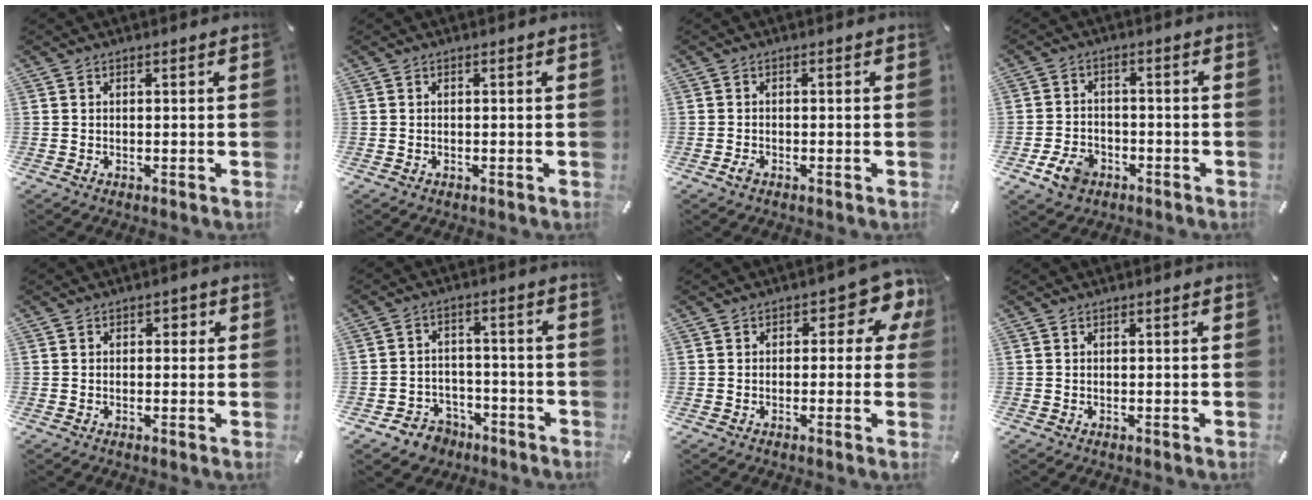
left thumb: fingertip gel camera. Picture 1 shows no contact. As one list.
[{"total": 0.0}, {"total": 1.4, "force": [-0.9, 0.7, 0.8], "torque": [-0.022, 0.001, -0.020]}, {"total": 6.9, "force": [-3.5, 5.0, 3.3], "torque": [-0.065, 0.014, -0.066]}, {"total": 1.7, "force": [-0.2, 1.4, 0.8], "torque": [-0.009, 0.007, -0.011]}, {"total": 5.7, "force": [-3.3, 4.5, 1.0], "torque": [-0.020, 0.023, -0.062]}, {"total": 7.5, "force": [2.8, 4.0, 5.7], "torque": [-0.068, -0.017, 0.042]}, {"total": 0.0}]